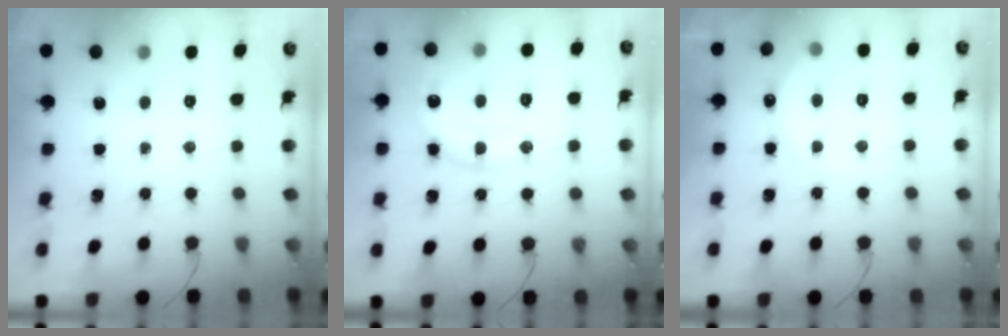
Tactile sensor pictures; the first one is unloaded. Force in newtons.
{"total": 10.8, "press": 10.7, "slide": 0.6}
{"total": 6.3, "press": 6.2, "slide": 1.3}